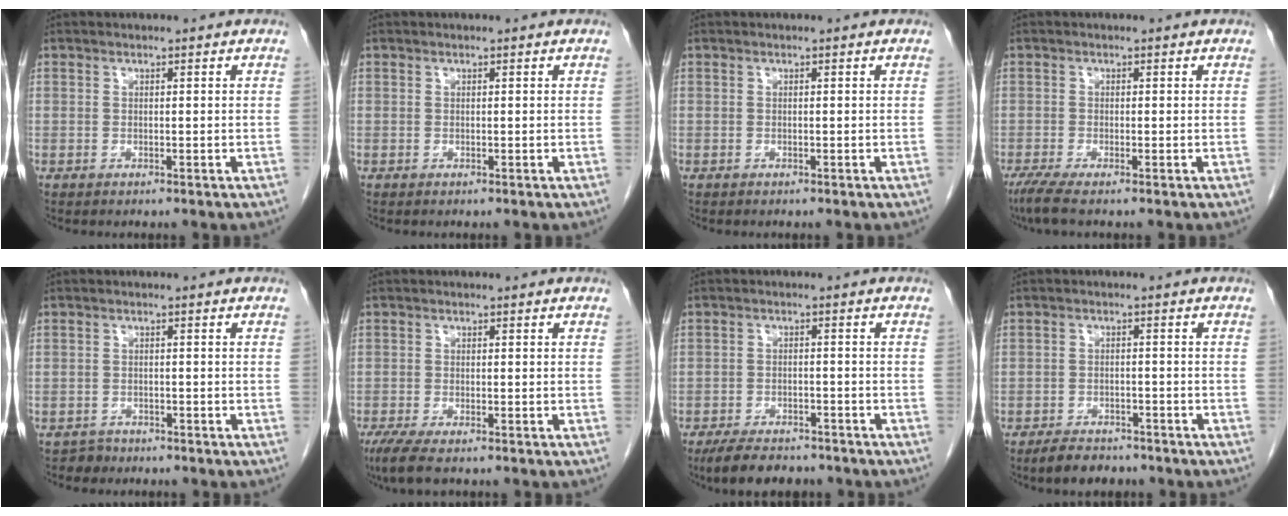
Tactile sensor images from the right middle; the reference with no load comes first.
{"total": 0.0}
{"total": 0.0}
{"total": 3.0, "force": [-2.2, 0.0, 2.1], "torque": [-0.047, -0.010, -0.046]}
{"total": 1.6, "force": [-1.3, 0.8, -0.5], "torque": [0.006, 0.002, -0.023]}
{"total": 4.7, "force": [-3.4, 0.8, 3.1], "torque": [-0.059, -0.014, -0.055]}
{"total": 7.7, "force": [-6.4, 2.8, 3.2], "torque": [-0.051, -0.008, -0.098]}
{"total": 4.6, "force": [-3.9, 2.0, 1.6], "torque": [-0.030, -0.001, -0.060]}